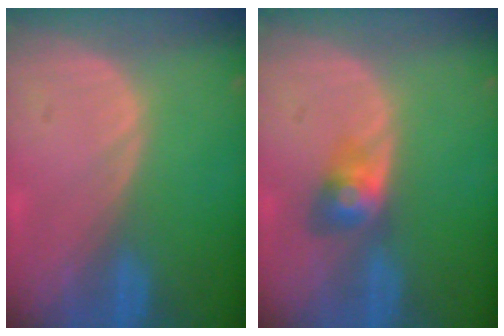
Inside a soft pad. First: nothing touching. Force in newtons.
{"total": 3.4, "press": 3.4, "slide": 0.2}